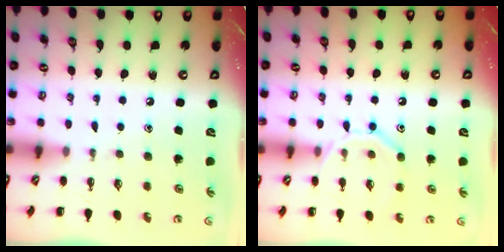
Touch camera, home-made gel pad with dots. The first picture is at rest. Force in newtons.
{"total": 10.6, "press": 10.5, "slide": 1.5}